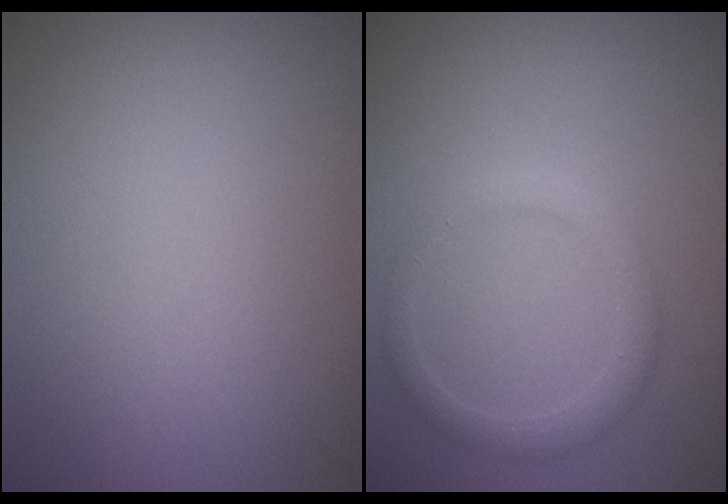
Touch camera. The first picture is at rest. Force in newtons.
{"total": 2.1, "press": 2.1, "slide": 0.3}